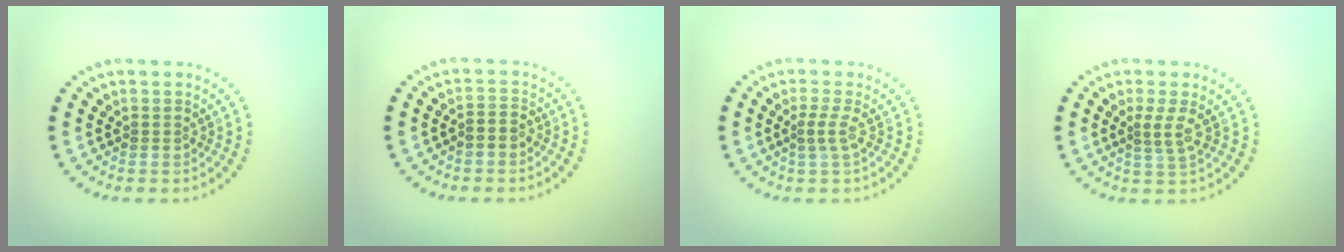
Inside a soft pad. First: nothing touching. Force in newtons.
{"total": 1.5, "press": 1.2, "slide": 1.0}
{"total": 1.3, "press": 1.0, "slide": 0.9}
{"total": 1.8, "press": 1.3, "slide": 1.3}